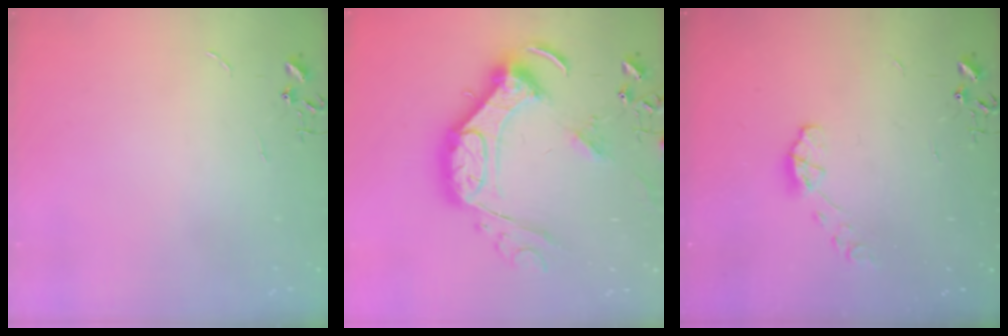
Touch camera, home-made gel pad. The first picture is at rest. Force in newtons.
{"total": 20.4, "press": 20.4, "slide": 1.2}
{"total": 5.7, "press": 5.7, "slide": 0.2}